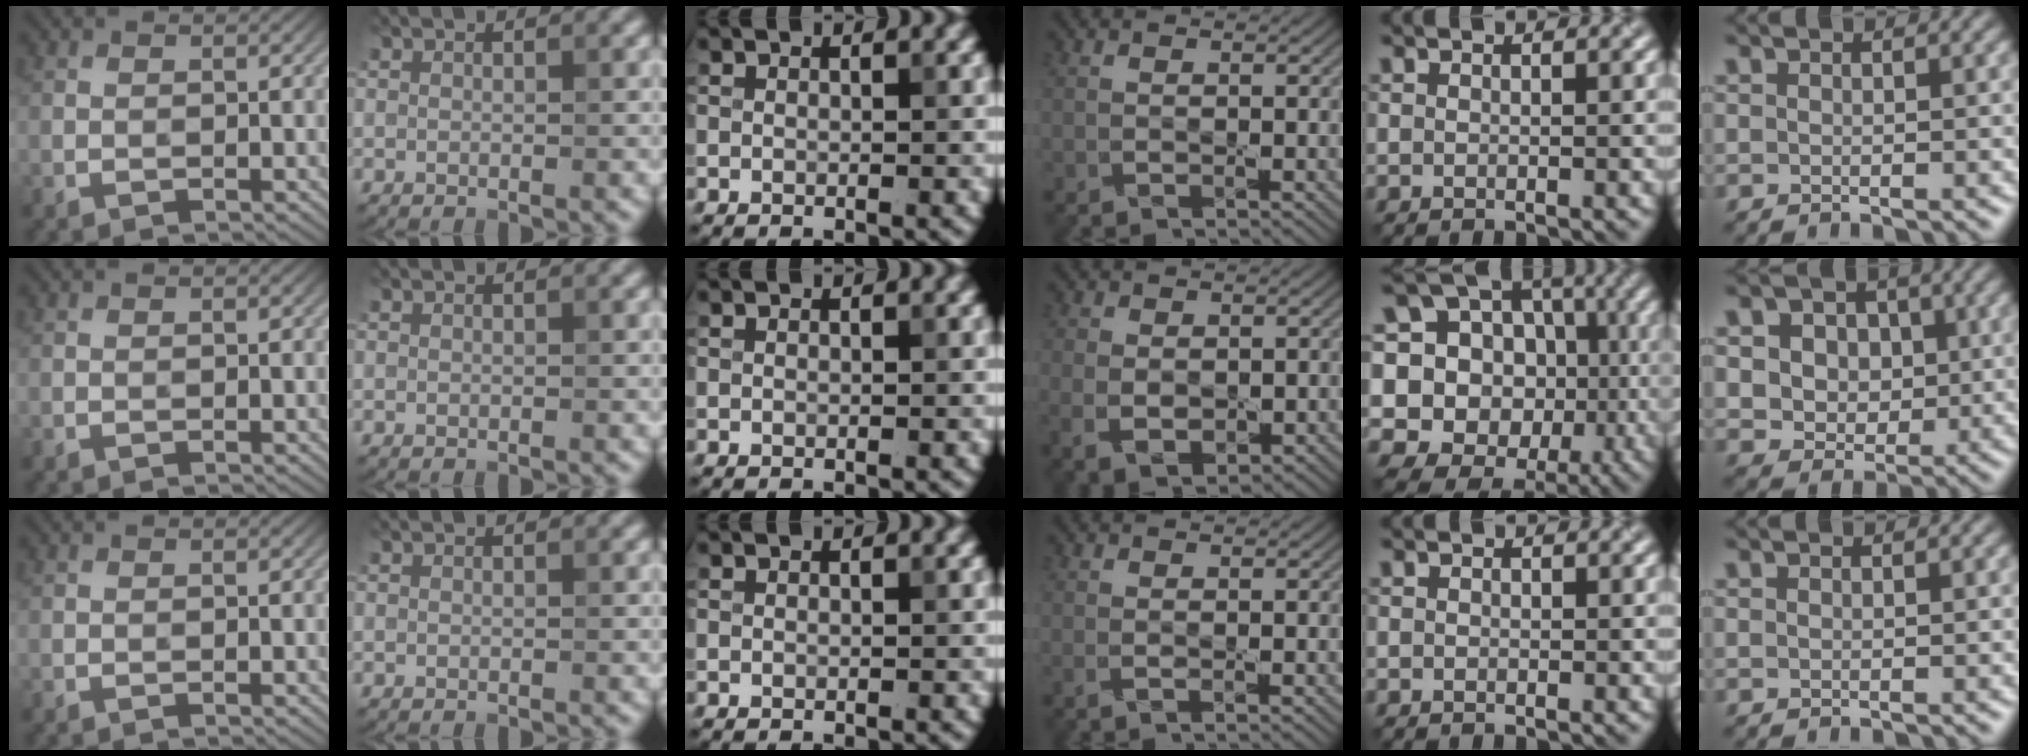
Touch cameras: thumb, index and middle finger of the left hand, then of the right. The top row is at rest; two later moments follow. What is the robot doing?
{"motion": "press", "object": "memory foam"}